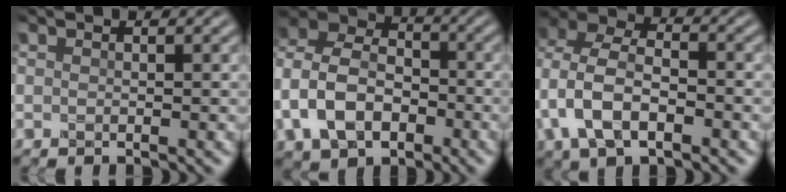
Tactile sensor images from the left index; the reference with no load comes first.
{"total": 9.0, "force": [-2.2, 6.8, 5.4], "torque": [-0.128, 0.005, -0.056]}
{"total": 7.7, "force": [-1.5, 5.1, 5.6], "torque": [-0.125, 0.008, -0.038]}